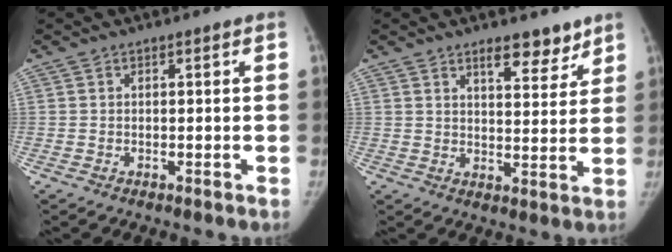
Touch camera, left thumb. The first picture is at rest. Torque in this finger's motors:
{"motor_torque": [0.64, 0.17, 0.73, -0.73, 0.12]}